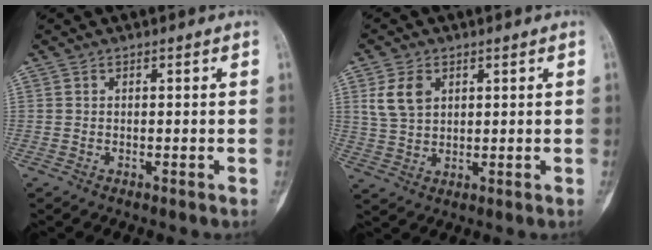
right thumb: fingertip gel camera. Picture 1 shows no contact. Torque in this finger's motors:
{"motor_torque": [0.79, 0.91, 0.15, -0.18, 0.21]}